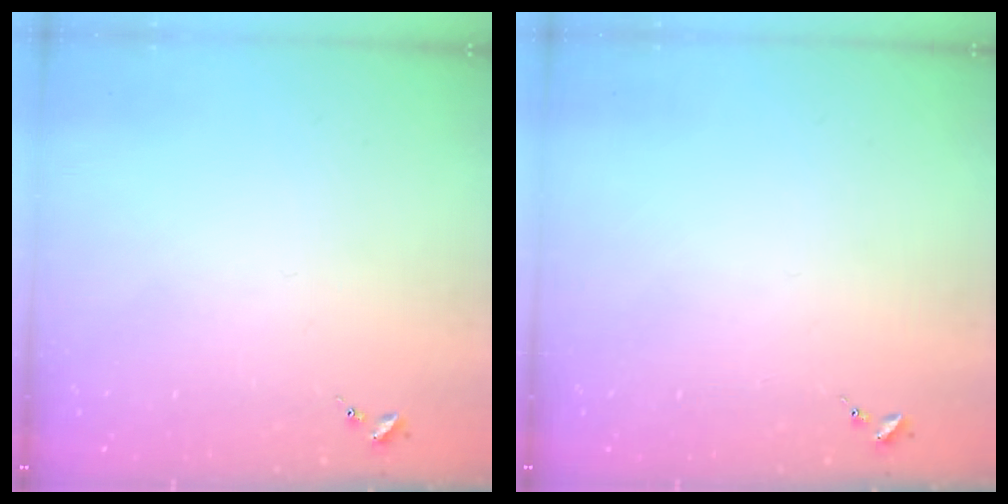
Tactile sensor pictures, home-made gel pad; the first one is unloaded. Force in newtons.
{"total": 0.0}